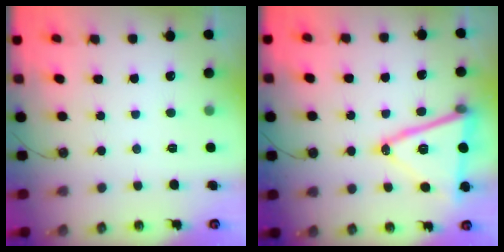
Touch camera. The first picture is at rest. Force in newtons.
{"total": 16.5, "press": 16.0, "slide": 4.1}